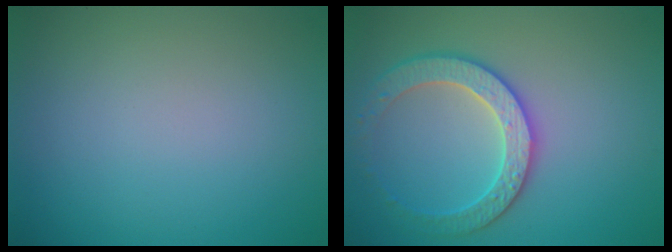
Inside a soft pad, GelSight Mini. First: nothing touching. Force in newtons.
{"total": 3.6, "press": 3.6, "slide": 0.4}